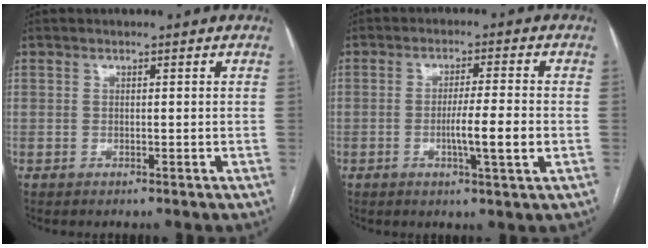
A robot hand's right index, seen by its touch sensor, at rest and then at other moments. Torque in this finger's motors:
{"motor_torque": [2.02, 0.05, 0.64, 0.15]}